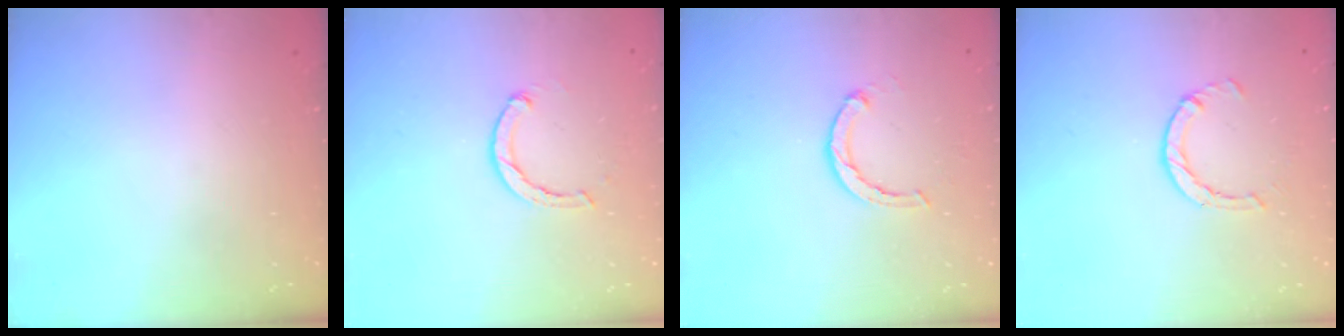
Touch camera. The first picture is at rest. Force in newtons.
{"total": 2.4, "press": 2.4, "slide": 0.1}
{"total": 2.3, "press": 2.3, "slide": 0.3}
{"total": 2.9, "press": 2.8, "slide": 0.4}